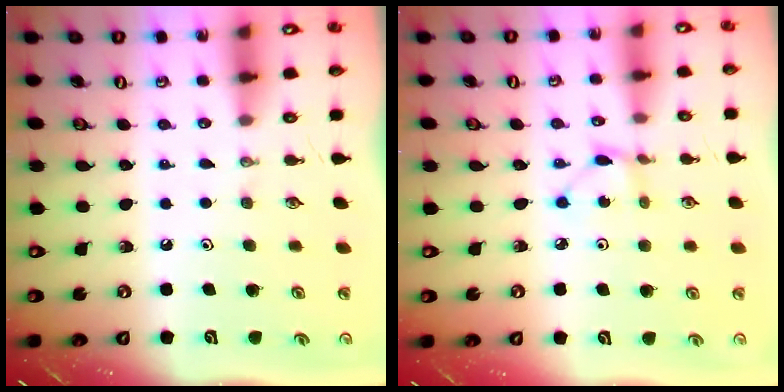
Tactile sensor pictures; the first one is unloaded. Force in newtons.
{"total": 2.2, "press": 2.2, "slide": 0.3}